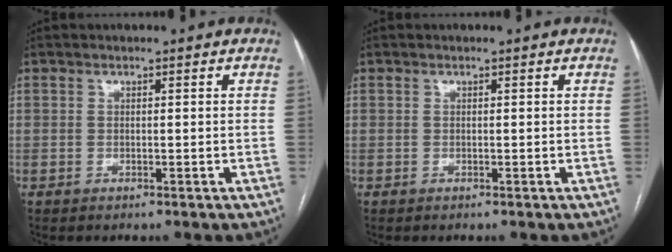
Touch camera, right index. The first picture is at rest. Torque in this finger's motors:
{"motor_torque": [0.00, 0.00, 0.00, 0.01]}